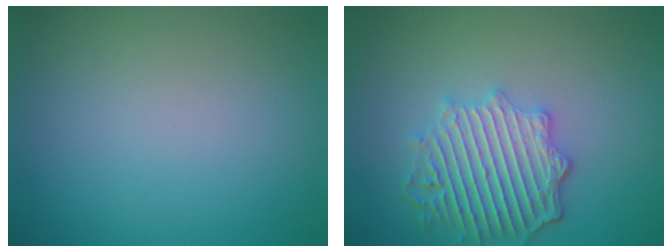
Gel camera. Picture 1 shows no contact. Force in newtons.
{"total": 5.5, "press": 4.5, "slide": 3.1}